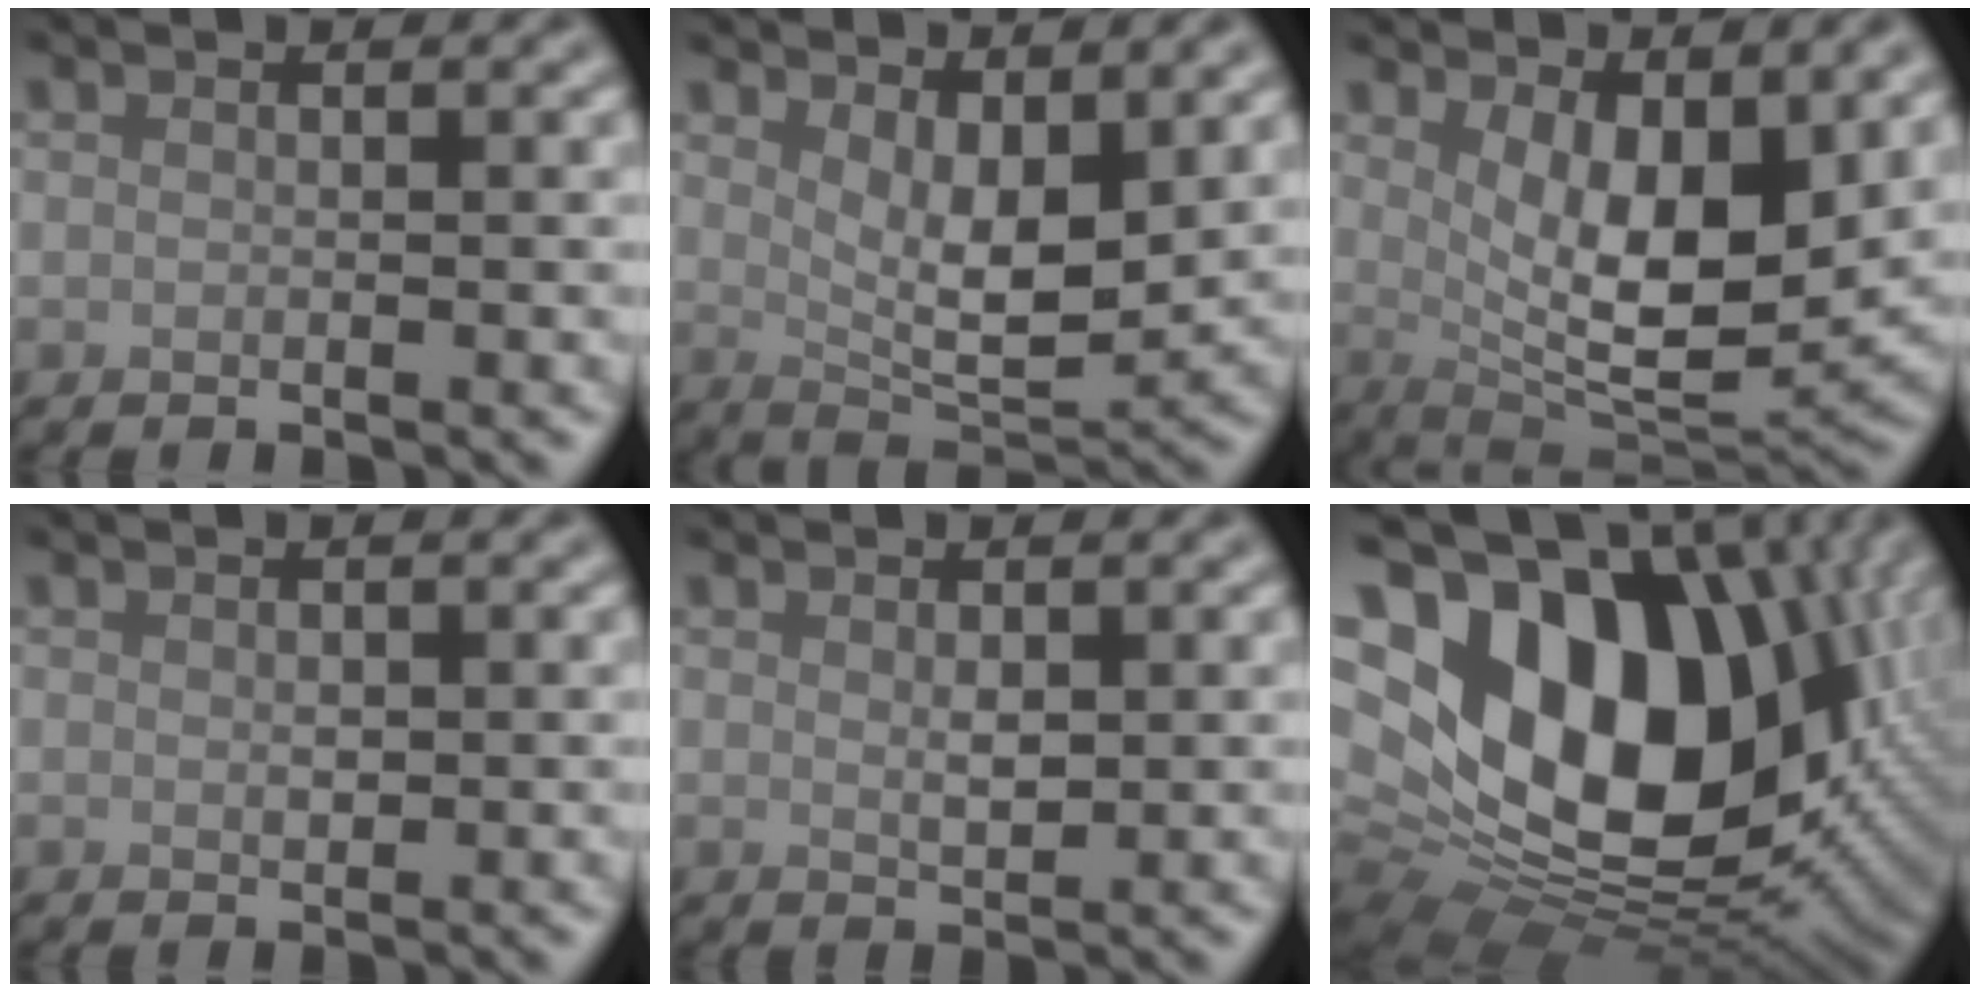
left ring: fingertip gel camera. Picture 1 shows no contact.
{"total": 5.6, "force": [2.2, 2.5, 4.5], "torque": [-0.080, -0.016, 0.044]}
{"total": 8.8, "force": [2.8, 3.7, 7.5], "torque": [-0.127, -0.026, 0.052]}
{"total": 0.7, "force": [0.1, 0.5, 0.5], "torque": [-0.007, -0.001, 0.003]}
{"total": 1.3, "force": [0.5, 0.7, 1.1], "torque": [-0.019, -0.004, 0.013]}
{"total": 20.9, "force": [3.0, 14.7, 14.5], "torque": [-0.276, -0.018, 0.087]}